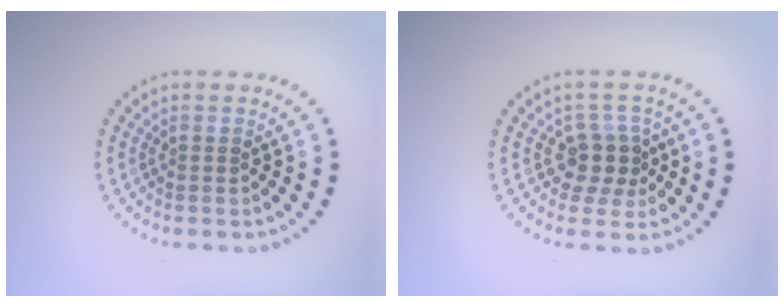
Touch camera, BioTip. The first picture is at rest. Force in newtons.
{"total": 2.7, "press": 2.2, "slide": 1.5}